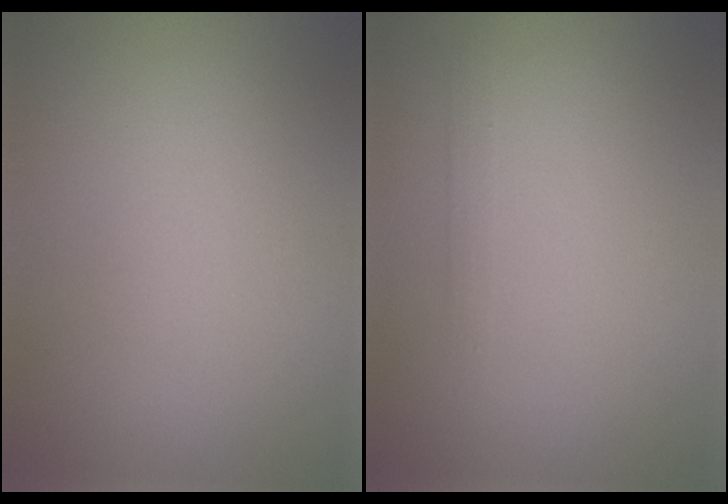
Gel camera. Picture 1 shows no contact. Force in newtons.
{"total": 0.9, "press": 0.9, "slide": 0.1}